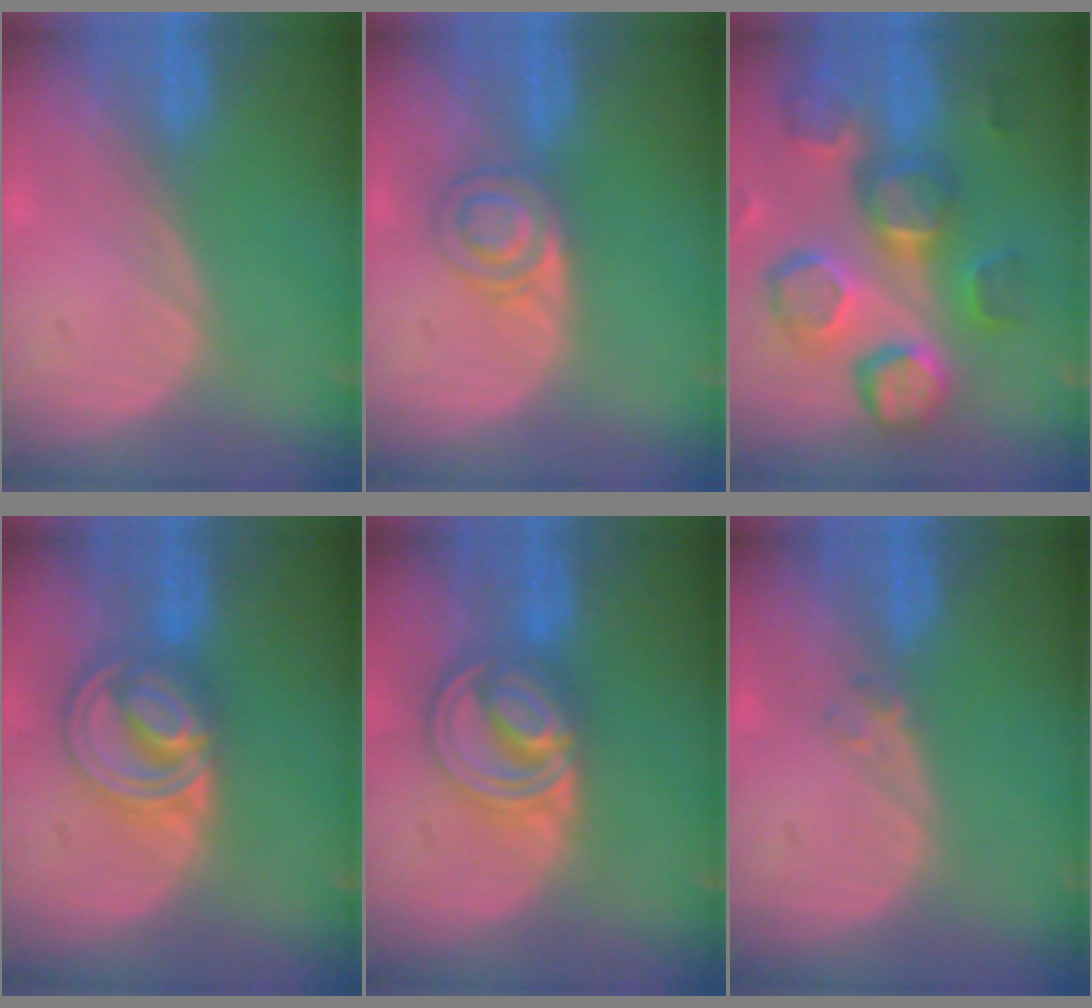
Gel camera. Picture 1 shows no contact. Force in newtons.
{"total": 4.5, "press": 4.5, "slide": 0.4}
{"total": 12.8, "press": 11.2, "slide": 6.2}
{"total": 8.7, "press": 7.4, "slide": 4.6}
{"total": 8.7, "press": 7.4, "slide": 4.6}
{"total": 1.0, "press": 1.0, "slide": 0.2}